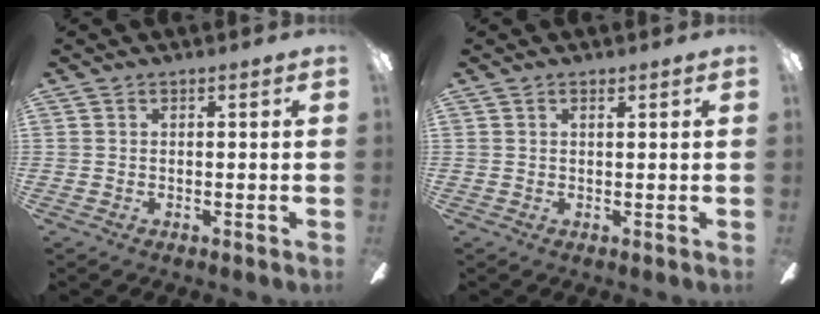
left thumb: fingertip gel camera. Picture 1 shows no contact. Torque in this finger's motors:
{"motor_torque": [-0.06, -0.01, -0.49, 0.31, 0.03]}